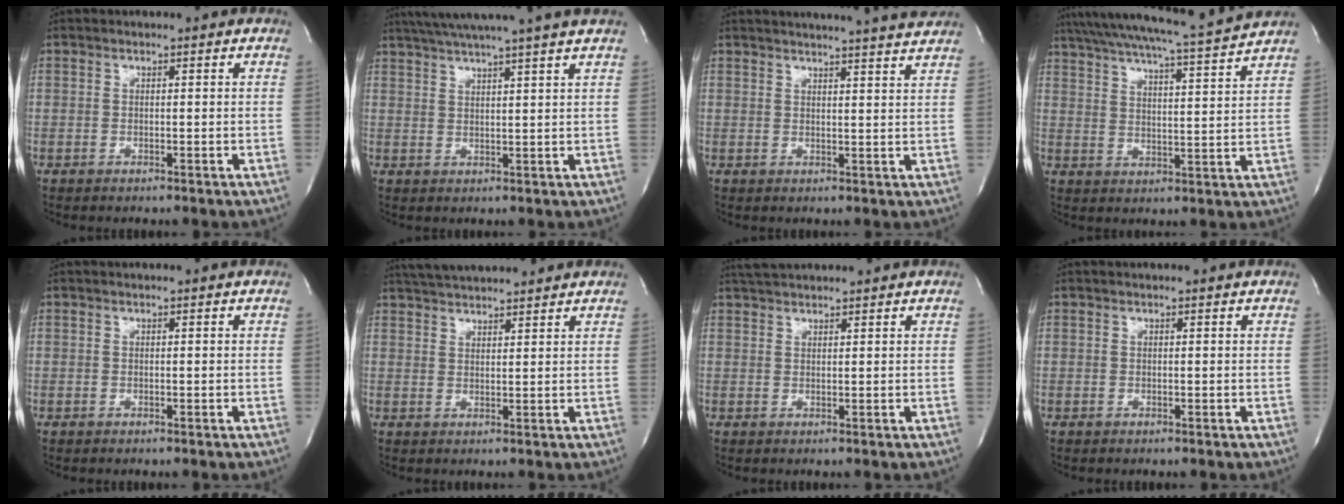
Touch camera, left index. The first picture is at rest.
{"total": 13.2, "force": [11.3, -1.7, 6.6], "torque": [-0.115, 0.008, 0.155]}
{"total": 14.1, "force": [13.2, -0.6, 4.9], "torque": [-0.080, -0.016, 0.160]}
{"total": 18.2, "force": [16.6, -1.4, 7.1], "torque": [-0.133, -0.027, 0.238]}
{"total": 0.6, "force": [0.5, 0.0, 0.2], "torque": [0.000, 0.005, 0.006]}
{"total": 9.9, "force": [9.2, 0.8, 3.5], "torque": [-0.068, 0.033, 0.141]}
{"total": 5.1, "force": [4.8, 0.4, 1.7], "torque": [-0.032, 0.036, 0.083]}
{"total": 1.6, "force": [1.5, -0.1, 0.5], "torque": [-0.011, 0.010, 0.017]}